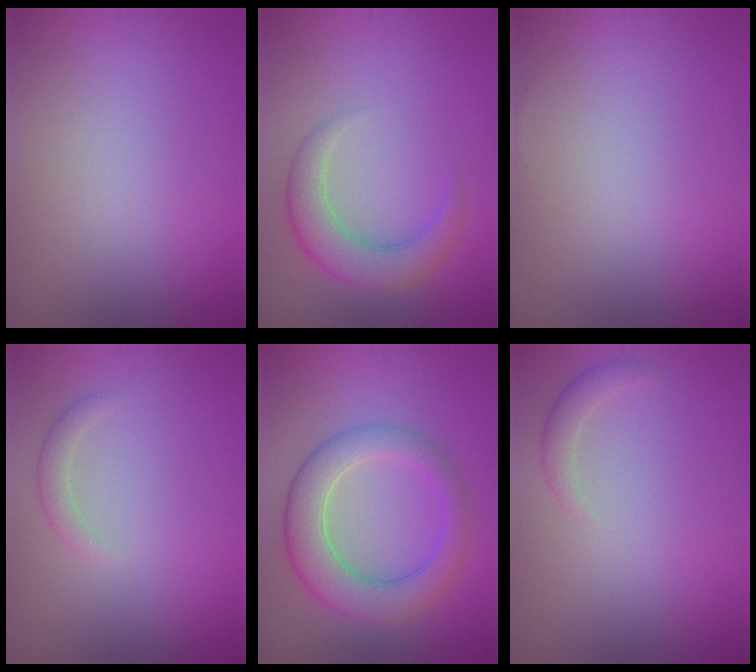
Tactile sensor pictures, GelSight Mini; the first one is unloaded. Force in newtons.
{"total": 4.4, "press": 4.4, "slide": 0.2}
{"total": 0.0}
{"total": 1.2, "press": 1.2, "slide": 0.0}
{"total": 6.3, "press": 6.3, "slide": 0.2}
{"total": 1.5, "press": 1.5, "slide": 0.1}